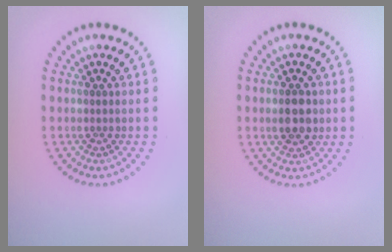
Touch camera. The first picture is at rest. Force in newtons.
{"total": 2.8, "press": 2.8, "slide": 0.3}